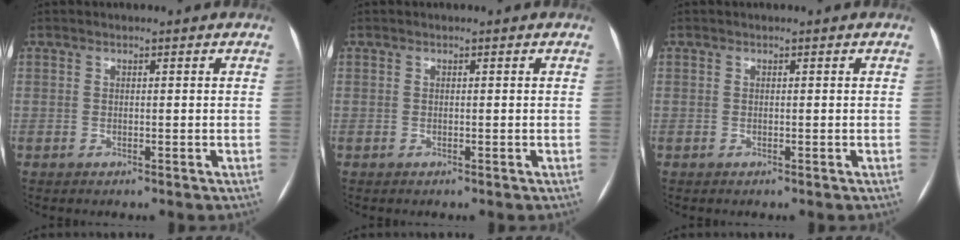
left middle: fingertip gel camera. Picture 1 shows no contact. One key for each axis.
{"total": 0.0}
{"total": 0.0}